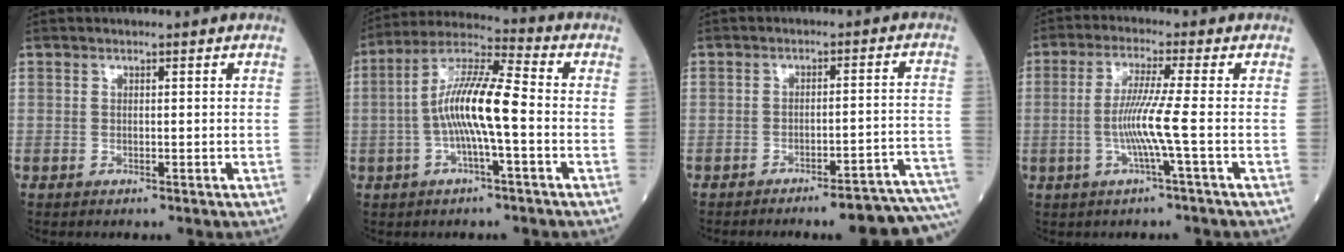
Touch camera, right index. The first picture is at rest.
{"total": 11.0, "force": [-1.6, 1.2, 10.8], "torque": [-0.207, 0.018, -0.039]}
{"total": 12.8, "force": [-11.6, -0.7, 5.5], "torque": [-0.009, 0.019, -0.137]}
{"total": 6.4, "force": [-1.3, -1.5, 6.1], "torque": [-0.127, -0.003, -0.029]}